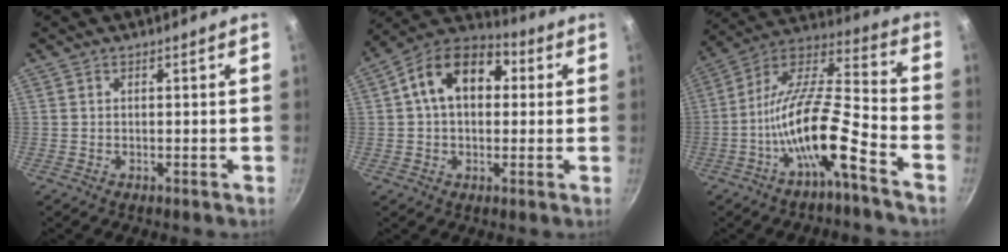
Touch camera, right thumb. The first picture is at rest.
{"total": 14.9, "force": [2.9, 10.0, 10.6], "torque": [-0.138, 0.030, 0.025]}
{"total": 16.4, "force": [-7.6, 4.0, 14.0], "torque": [-0.251, 0.064, -0.153]}